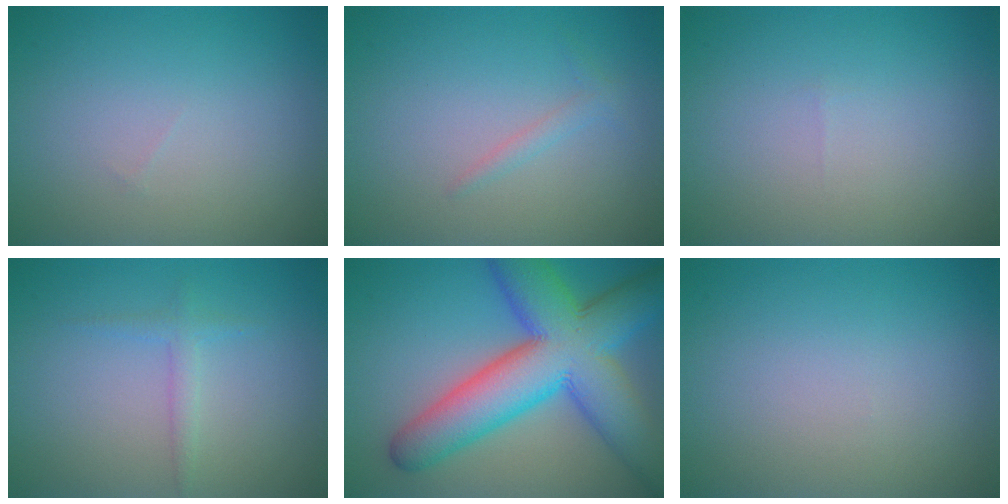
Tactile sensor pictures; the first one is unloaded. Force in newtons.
{"total": 1.0, "press": 1.0, "slide": 0.1}
{"total": 0.0}
{"total": 1.3, "press": 1.3, "slide": 0.1}
{"total": 12.7, "press": 12.7, "slide": 0.2}
{"total": 0.0}